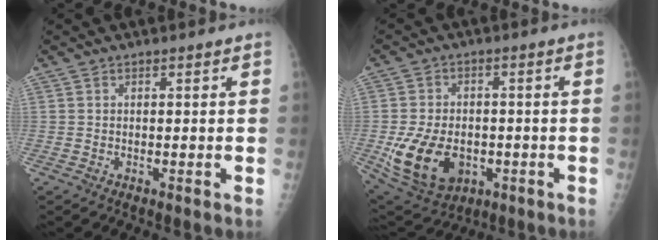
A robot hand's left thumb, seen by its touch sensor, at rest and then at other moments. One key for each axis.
{"total": 14.6, "fx": -3.1, "fy": 10.4, "fz": 9.8, "tx": -0.167, "ty": 0.002, "tz": -0.031}